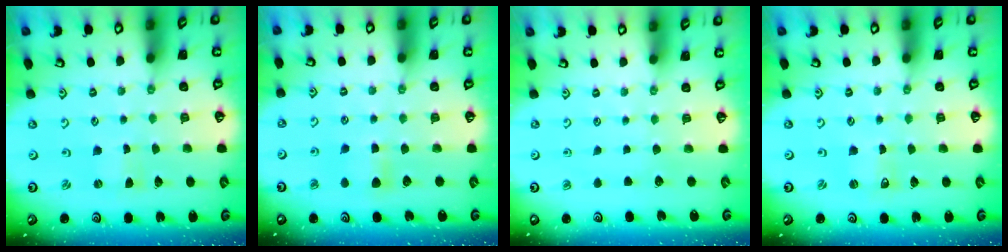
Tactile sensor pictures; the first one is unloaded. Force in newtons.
{"total": 5.0, "press": 5.0, "slide": 0.7}
{"total": 0.0}
{"total": 1.5, "press": 1.5, "slide": 0.1}